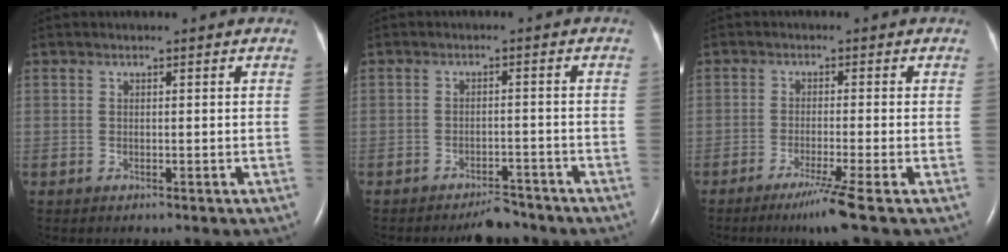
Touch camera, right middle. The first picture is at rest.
{"total": 3.9, "force": [-3.6, 1.1, 1.0], "torque": [-0.014, 0.000, -0.055]}
{"total": 4.9, "force": [-3.2, -1.5, 3.5], "torque": [-0.065, -0.017, -0.061]}